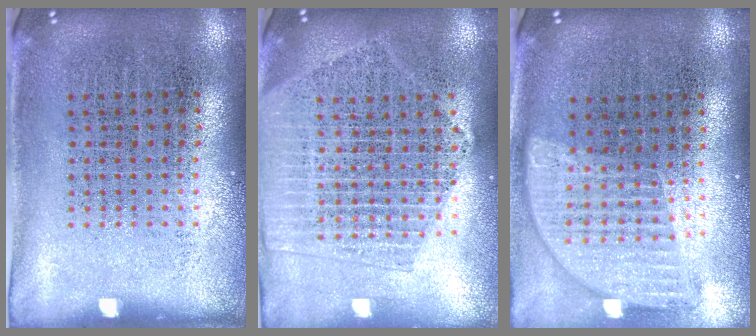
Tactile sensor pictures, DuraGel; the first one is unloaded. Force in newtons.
{"total": 2.1, "press": 1.9, "slide": 0.9}
{"total": 1.2, "press": 1.2, "slide": 0.5}